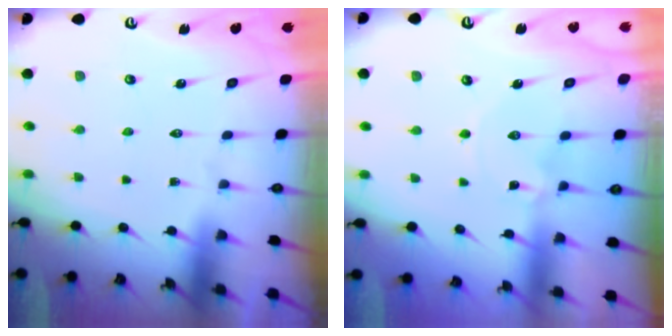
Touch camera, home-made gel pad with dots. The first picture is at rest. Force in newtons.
{"total": 0.8, "press": 0.8, "slide": 0.2}